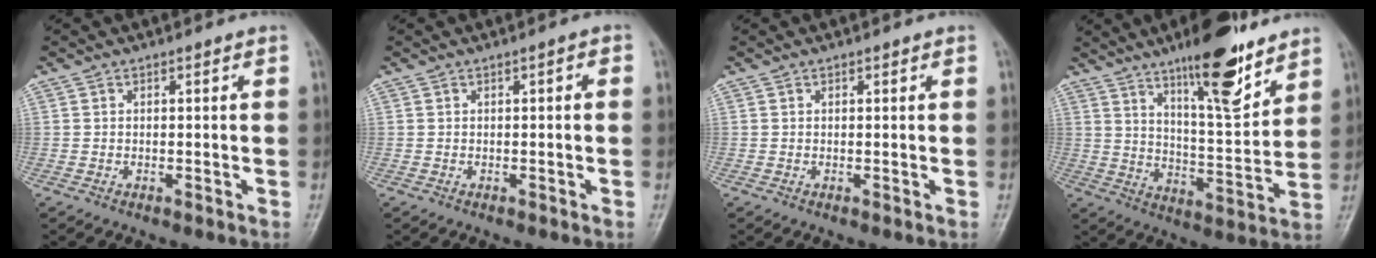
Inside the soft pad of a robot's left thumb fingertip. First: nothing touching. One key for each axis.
{"total": 1.2, "fx": 0.0, "fy": 0.7, "fz": 1.0, "tx": -0.005, "ty": 0.004, "tz": -0.006}
{"total": 0.6, "fx": 0.3, "fy": 0.4, "fz": 0.3, "tx": 0.003, "ty": 0.000, "tz": 0.001}
{"total": 15.4, "fx": 10.1, "fy": 4.1, "fz": 10.9, "tx": -0.144, "ty": -0.065, "tz": 0.167}